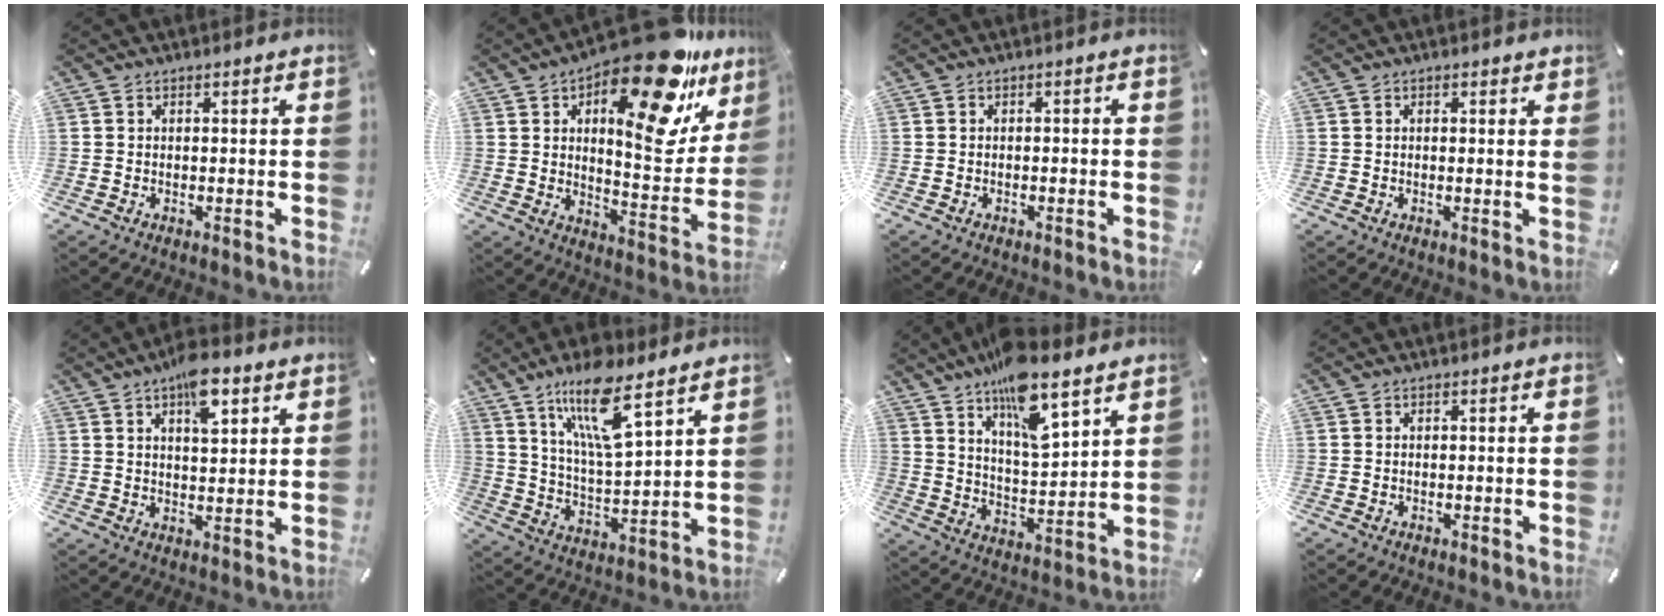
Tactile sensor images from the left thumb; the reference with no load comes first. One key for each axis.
{"total": 24.0, "fx": 14.6, "fy": 9.3, "fz": 16.7, "tx": -0.225, "ty": -0.104, "tz": 0.234}
{"total": 0.8, "fx": -0.4, "fy": 0.2, "fz": 0.7, "tx": -0.014, "ty": 0.000, "tz": -0.007}
{"total": 1.1, "fx": 0.4, "fy": 0.3, "fz": 1.0, "tx": -0.012, "ty": -0.002, "tz": 0.005}
{"total": 8.7, "fx": 5.0, "fy": 3.7, "fz": 6.0, "tx": -0.081, "ty": -0.022, "tz": 0.081}
{"total": 15.1, "fx": 10.0, "fy": 3.9, "fz": 10.6, "tx": -0.211, "ty": -0.041, "tz": 0.170}
{"total": 14.0, "fx": 10.5, "fy": 4.3, "fz": 8.2, "tx": -0.134, "ty": -0.066, "tz": 0.181}
{"total": 0.0}